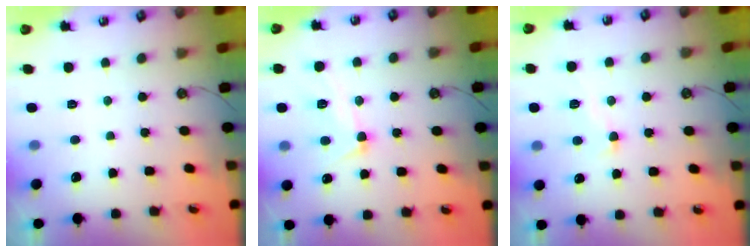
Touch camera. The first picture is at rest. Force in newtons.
{"total": 7.5, "press": 7.4, "slide": 1.1}
{"total": 0.8, "press": 0.2, "slide": 0.8}